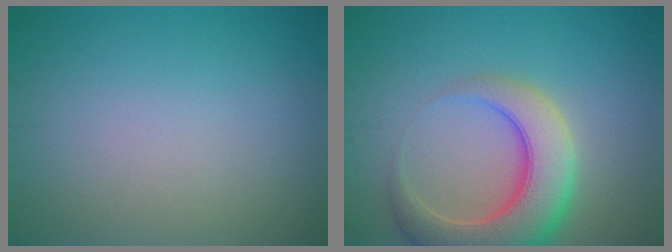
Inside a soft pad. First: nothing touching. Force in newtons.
{"total": 7.7, "press": 7.7, "slide": 0.7}